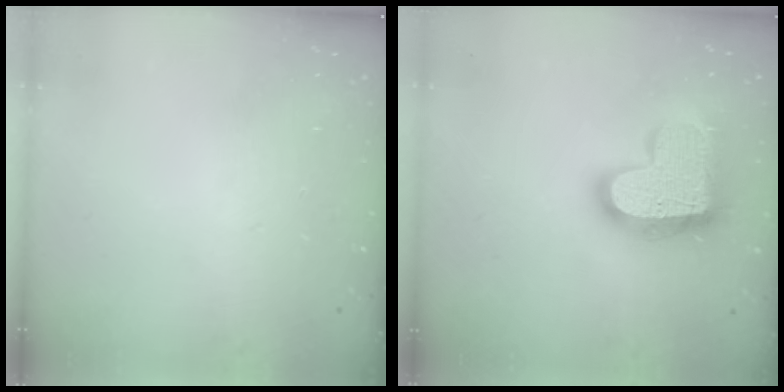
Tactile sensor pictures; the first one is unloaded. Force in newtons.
{"total": 19.5, "press": 19.5, "slide": 1.4}